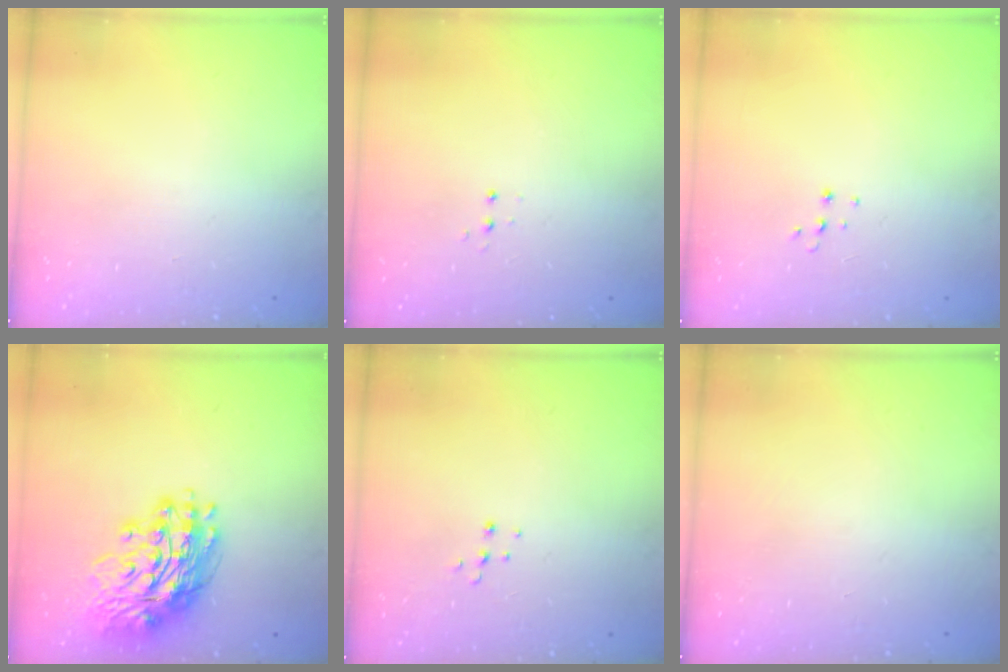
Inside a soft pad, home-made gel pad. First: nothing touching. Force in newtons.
{"total": 3.4, "press": 3.3, "slide": 0.7}
{"total": 3.7, "press": 3.7, "slide": 0.3}
{"total": 17.0, "press": 16.8, "slide": 2.5}
{"total": 5.1, "press": 5.0, "slide": 0.4}
{"total": 0.0}